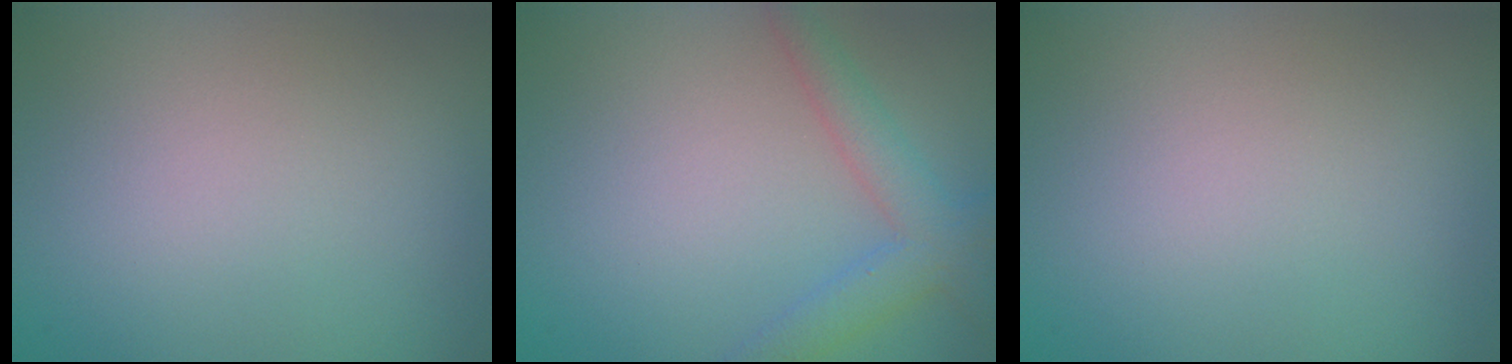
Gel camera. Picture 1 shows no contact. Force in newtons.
{"total": 3.6, "press": 3.6, "slide": 0.2}
{"total": 0.0}